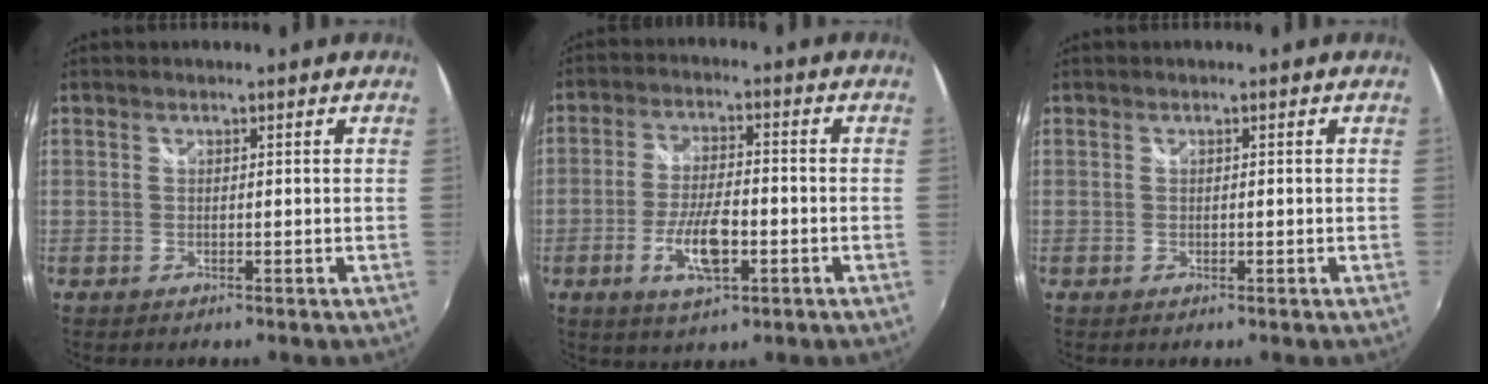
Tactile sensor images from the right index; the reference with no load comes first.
{"total": 9.0, "force": [-3.2, 3.3, 7.8], "torque": [-0.156, -0.006, -0.058]}
{"total": 0.0}